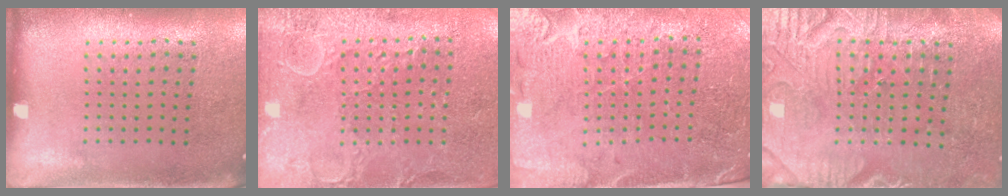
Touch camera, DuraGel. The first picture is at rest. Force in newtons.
{"total": 2.9, "press": 2.8, "slide": 0.4}
{"total": 3.3, "press": 3.2, "slide": 0.9}
{"total": 4.0, "press": 3.9, "slide": 1.2}